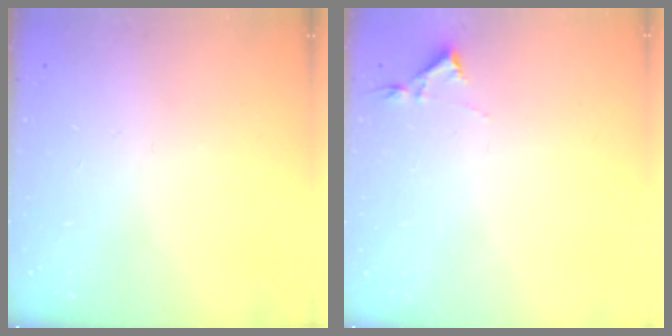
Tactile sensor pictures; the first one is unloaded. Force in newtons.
{"total": 2.9, "press": 2.9, "slide": 0.5}